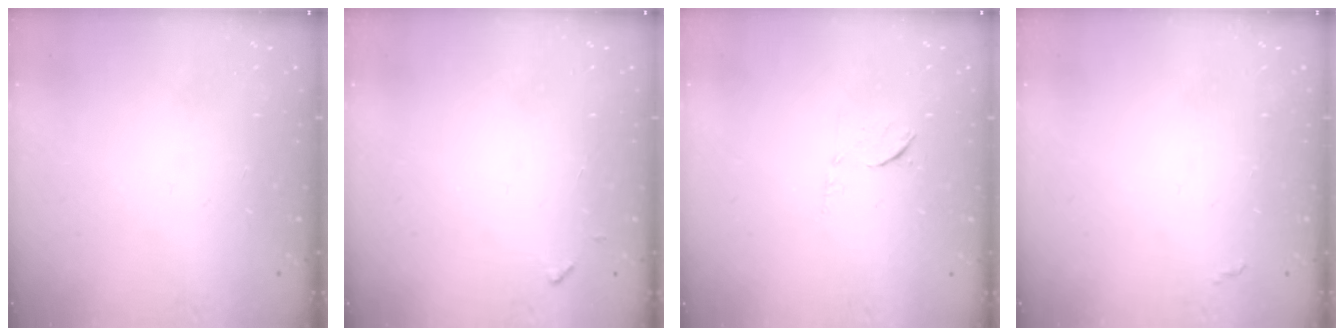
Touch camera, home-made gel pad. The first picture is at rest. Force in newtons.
{"total": 4.6, "press": 4.6, "slide": 0.3}
{"total": 6.1, "press": 6.1, "slide": 0.7}
{"total": 3.2, "press": 3.2, "slide": 0.5}